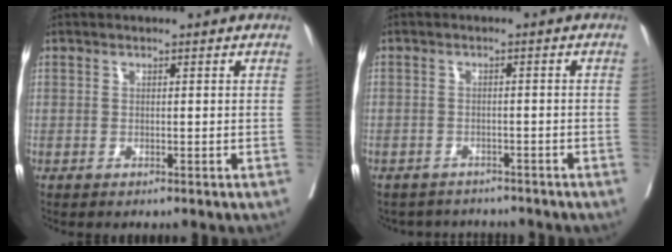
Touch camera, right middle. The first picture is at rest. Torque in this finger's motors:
{"motor_torque": [2.14, 0.00, 1.00, -0.22]}